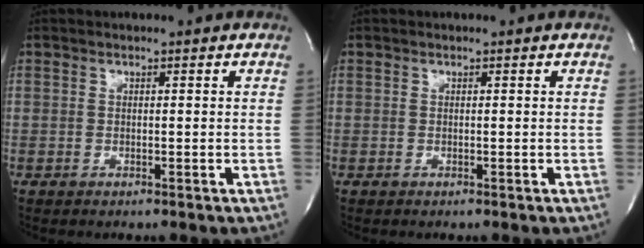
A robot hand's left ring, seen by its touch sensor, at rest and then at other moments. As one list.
[{"total": 0.0}]